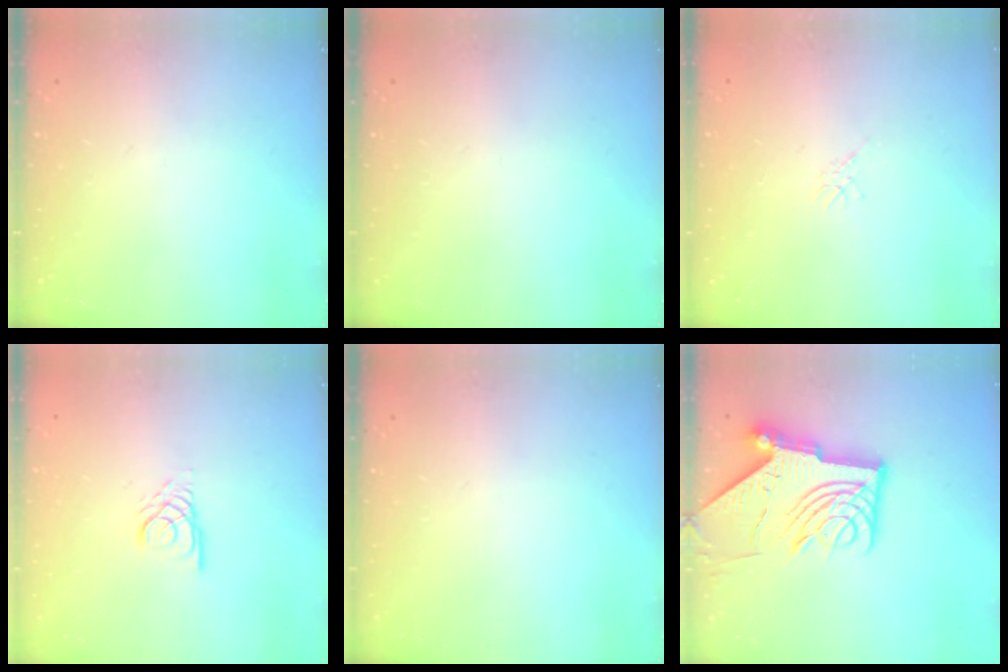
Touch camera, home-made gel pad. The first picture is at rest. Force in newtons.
{"total": 0.0}
{"total": 1.1, "press": 1.1, "slide": 0.3}
{"total": 3.0, "press": 2.9, "slide": 0.3}
{"total": 0.0}
{"total": 15.2, "press": 15.1, "slide": 1.5}